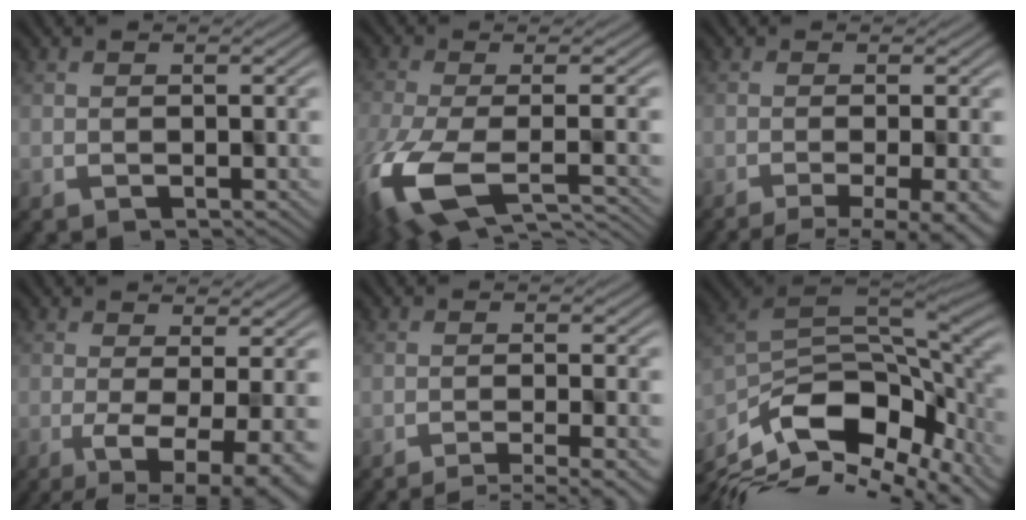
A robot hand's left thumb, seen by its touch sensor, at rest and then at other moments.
{"total": 12.6, "force": [-5.6, 5.3, 9.9], "torque": [-0.244, -0.047, -0.089]}
{"total": 9.4, "force": [-6.9, 1.7, 6.1], "torque": [-0.091, -0.009, -0.076]}
{"total": 9.1, "force": [-3.9, 2.5, 7.8], "torque": [-0.112, -0.014, -0.040]}
{"total": 5.4, "force": [-3.9, 0.5, 3.7], "torque": [-0.054, 0.009, -0.054]}
{"total": 12.6, "force": [-5.8, 6.2, 9.2], "torque": [-0.219, -0.024, -0.096]}